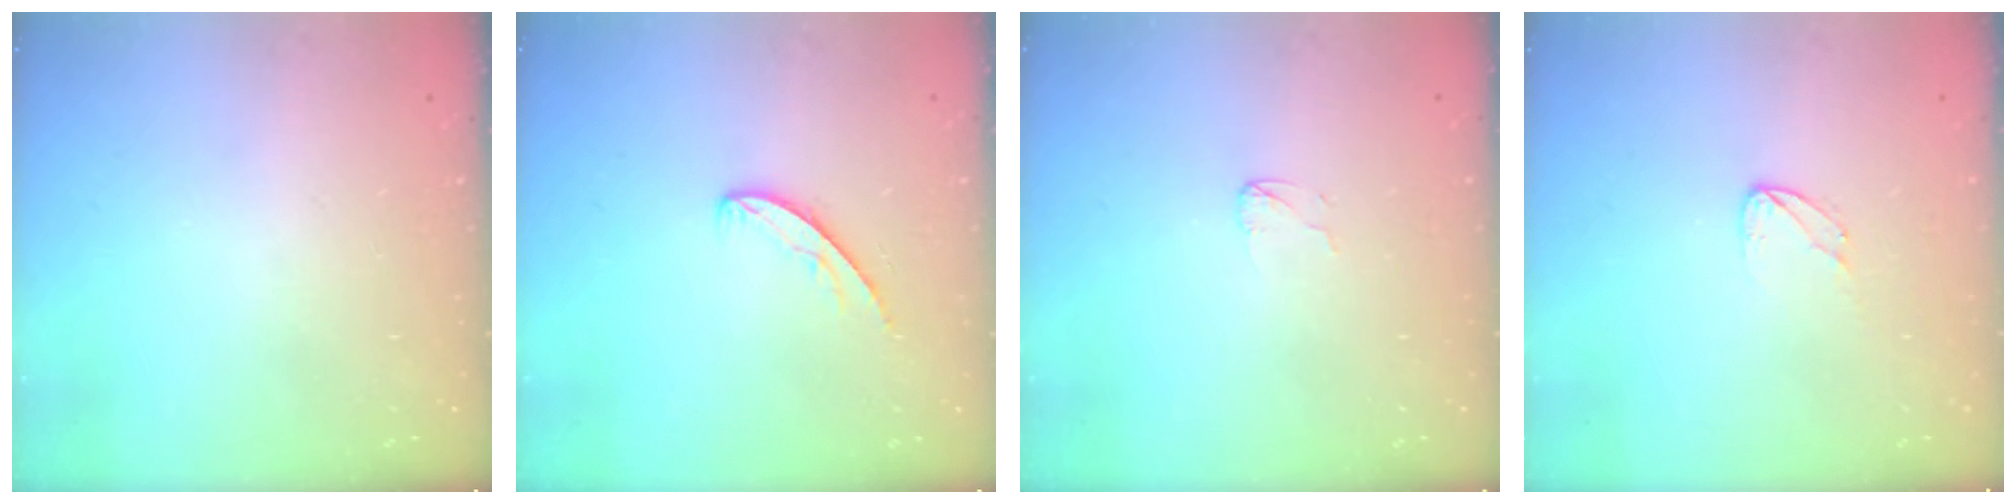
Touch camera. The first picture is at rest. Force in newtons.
{"total": 5.0, "press": 5.0, "slide": 0.5}
{"total": 2.9, "press": 2.9, "slide": 0.2}
{"total": 3.8, "press": 3.8, "slide": 0.3}